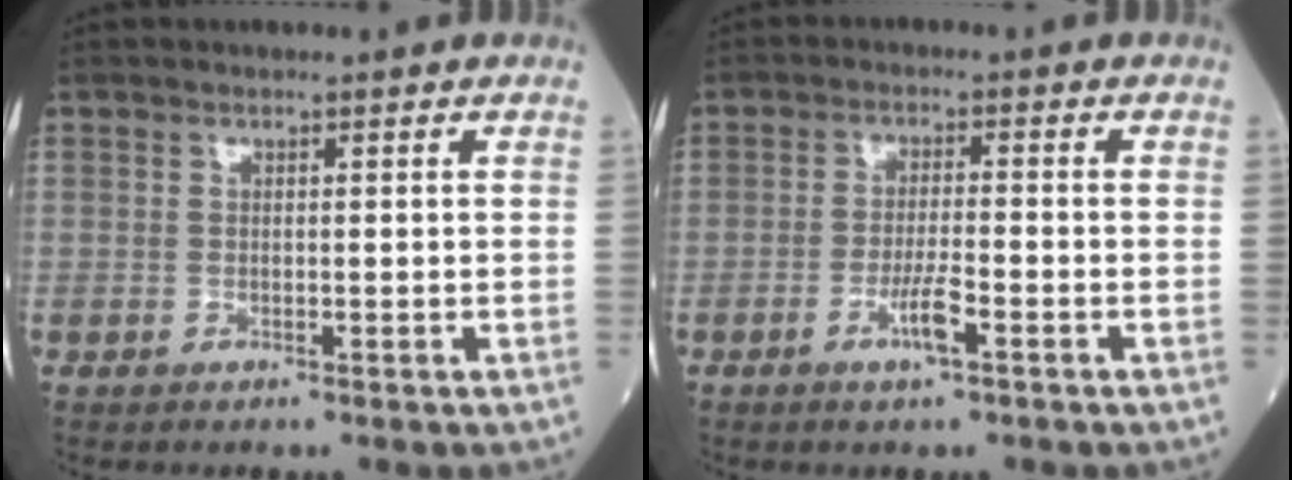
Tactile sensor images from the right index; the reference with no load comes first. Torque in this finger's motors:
{"motor_torque": [0.52, -0.36, 0.24, 0.09]}